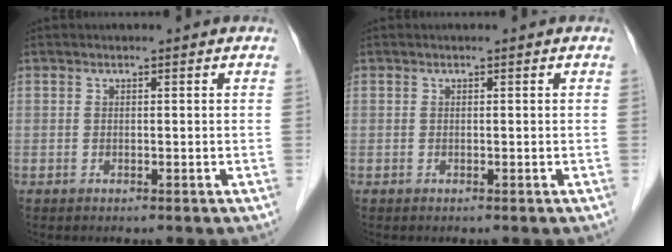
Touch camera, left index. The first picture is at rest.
{"total": 0.0}